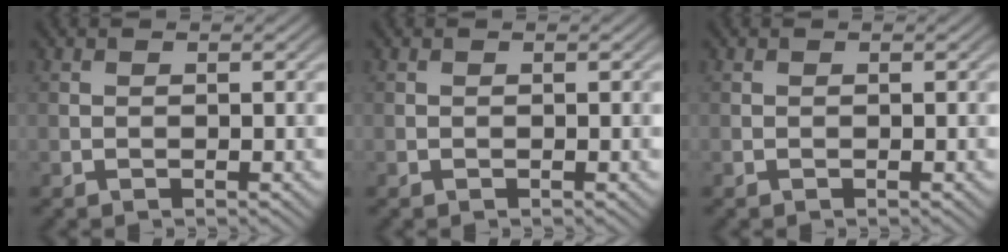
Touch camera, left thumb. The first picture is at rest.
{"total": 0.0}
{"total": 0.0}